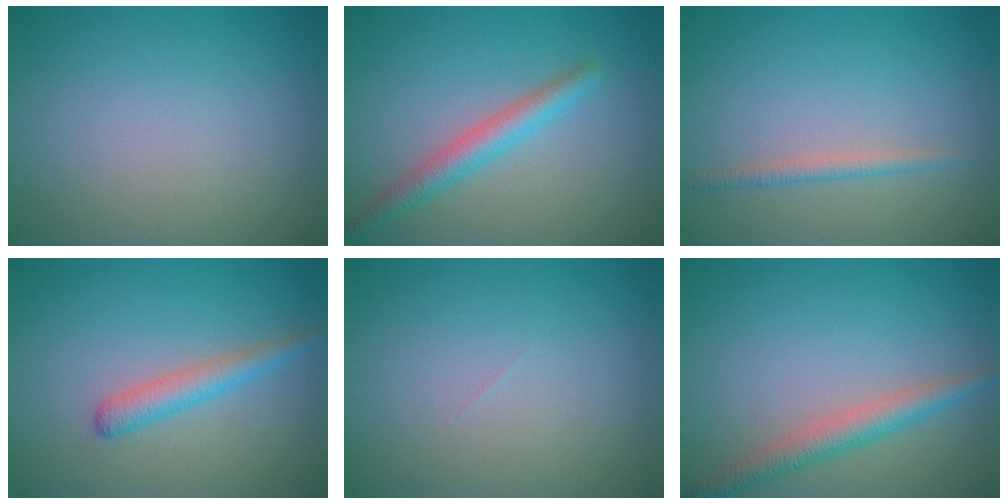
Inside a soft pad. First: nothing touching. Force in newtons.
{"total": 2.9, "press": 2.9, "slide": 0.1}
{"total": 1.2, "press": 1.2, "slide": 0.1}
{"total": 2.4, "press": 2.3, "slide": 0.1}
{"total": 0.0}
{"total": 2.9, "press": 2.9, "slide": 0.1}